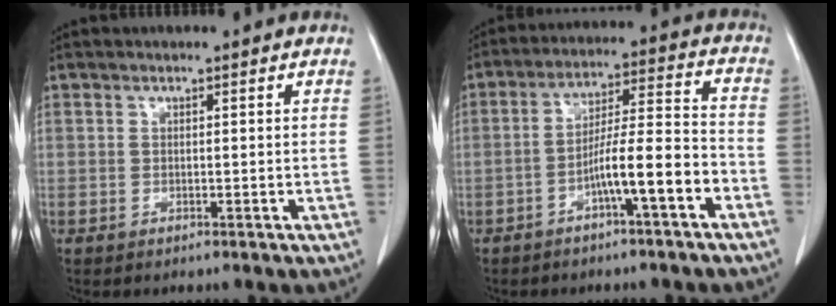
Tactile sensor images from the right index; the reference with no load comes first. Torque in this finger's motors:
{"motor_torque": [0.70, -0.29, 0.59, 0.10]}